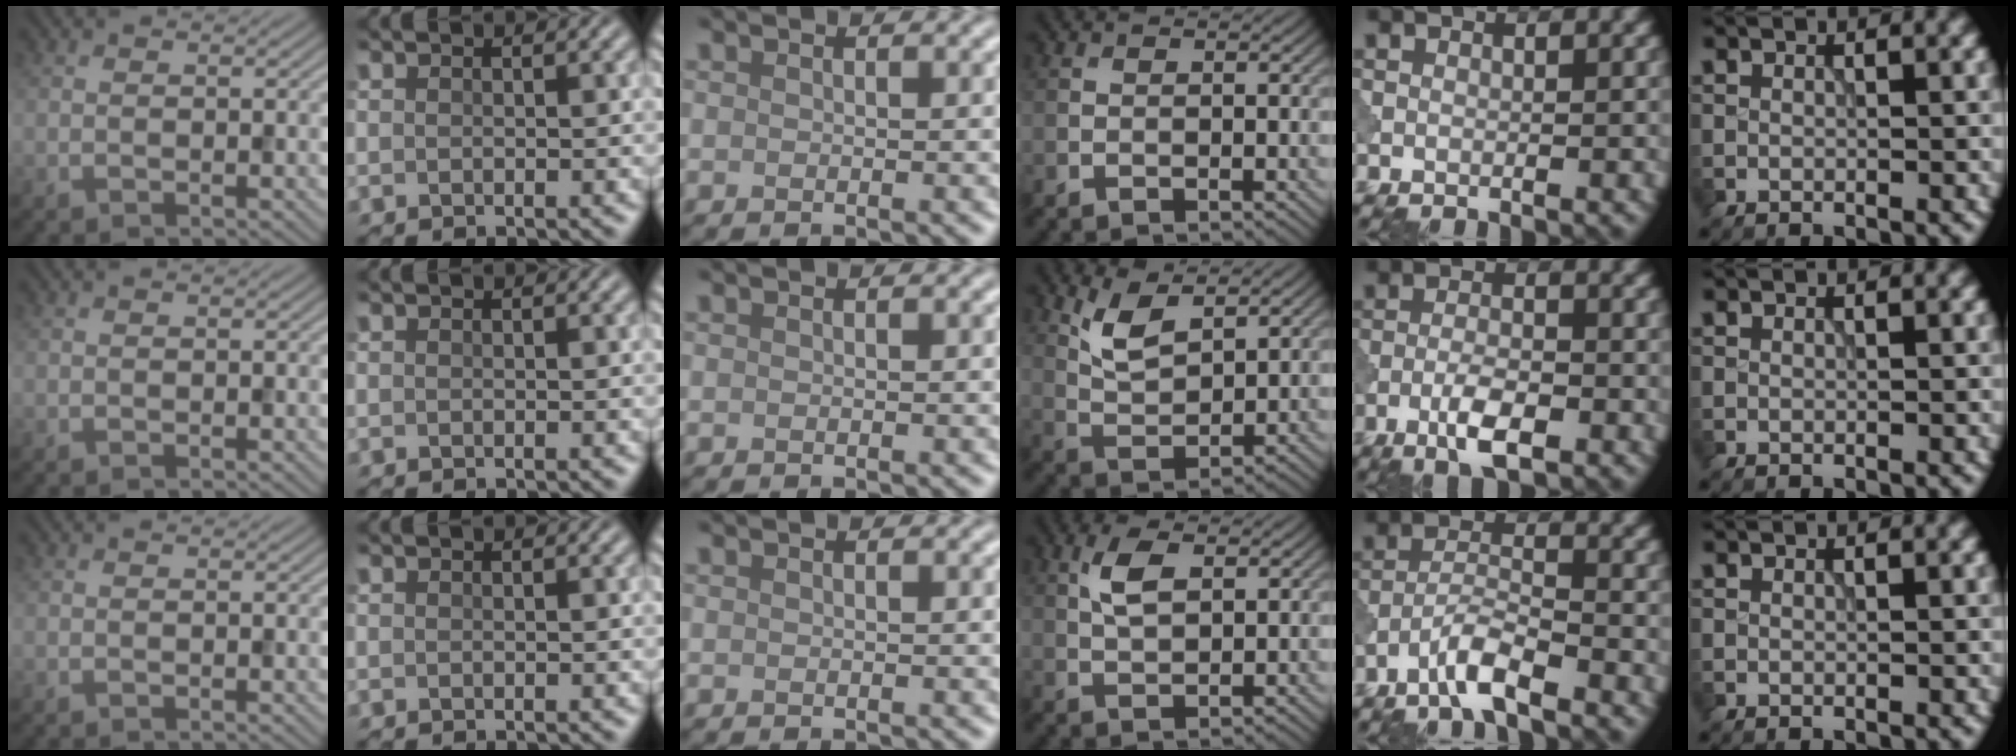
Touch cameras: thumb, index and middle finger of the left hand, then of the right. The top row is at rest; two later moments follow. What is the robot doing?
{"motion": "shake", "object": "bell"}